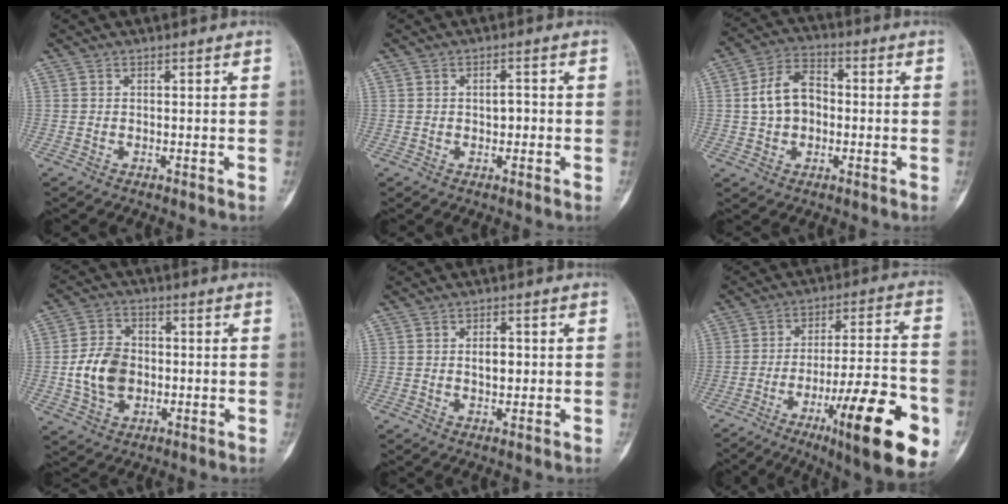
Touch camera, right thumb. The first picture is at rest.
{"total": 2.3, "force": [-0.2, 1.5, 1.8], "torque": [-0.020, 0.005, -0.005]}
{"total": 9.3, "force": [-0.1, 6.8, 6.3], "torque": [-0.098, 0.024, -0.010]}
{"total": 10.0, "force": [-1.0, 7.4, 6.6], "torque": [-0.104, 0.011, -0.019]}
{"total": 3.5, "force": [0.2, 2.1, 2.8], "torque": [-0.034, 0.001, 0.005]}
{"total": 23.7, "force": [-9.7, 5.0, 21.0], "torque": [-0.278, 0.033, -0.138]}